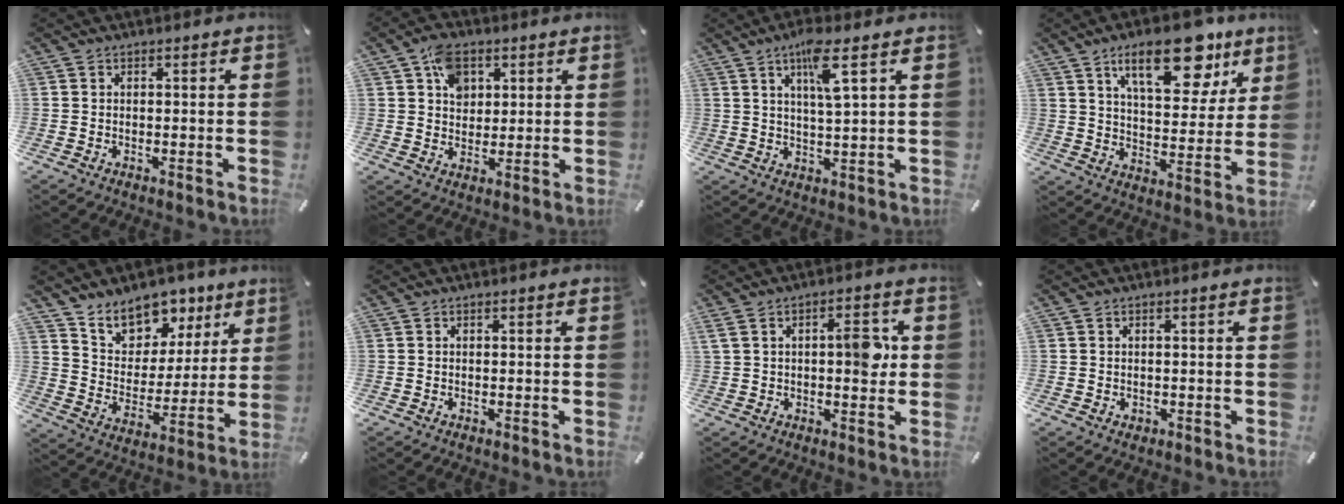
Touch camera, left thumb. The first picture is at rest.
{"total": 7.8, "force": [3.1, 6.0, 3.8], "torque": [-0.059, 0.003, 0.055]}
{"total": 8.3, "force": [4.1, 1.1, 7.1], "torque": [-0.133, -0.003, 0.065]}
{"total": 19.7, "force": [11.5, 9.2, 13.0], "torque": [-0.182, -0.054, 0.187]}
{"total": 11.0, "force": [9.0, 6.3, 0.8], "torque": [-0.025, -0.088, 0.169]}
{"total": 0.0}
{"total": 8.0, "force": [1.4, 3.8, 6.9], "torque": [-0.097, -0.002, 0.019]}
{"total": 0.7, "force": [0.1, 0.6, 0.2], "torque": [-0.004, 0.005, 0.000]}